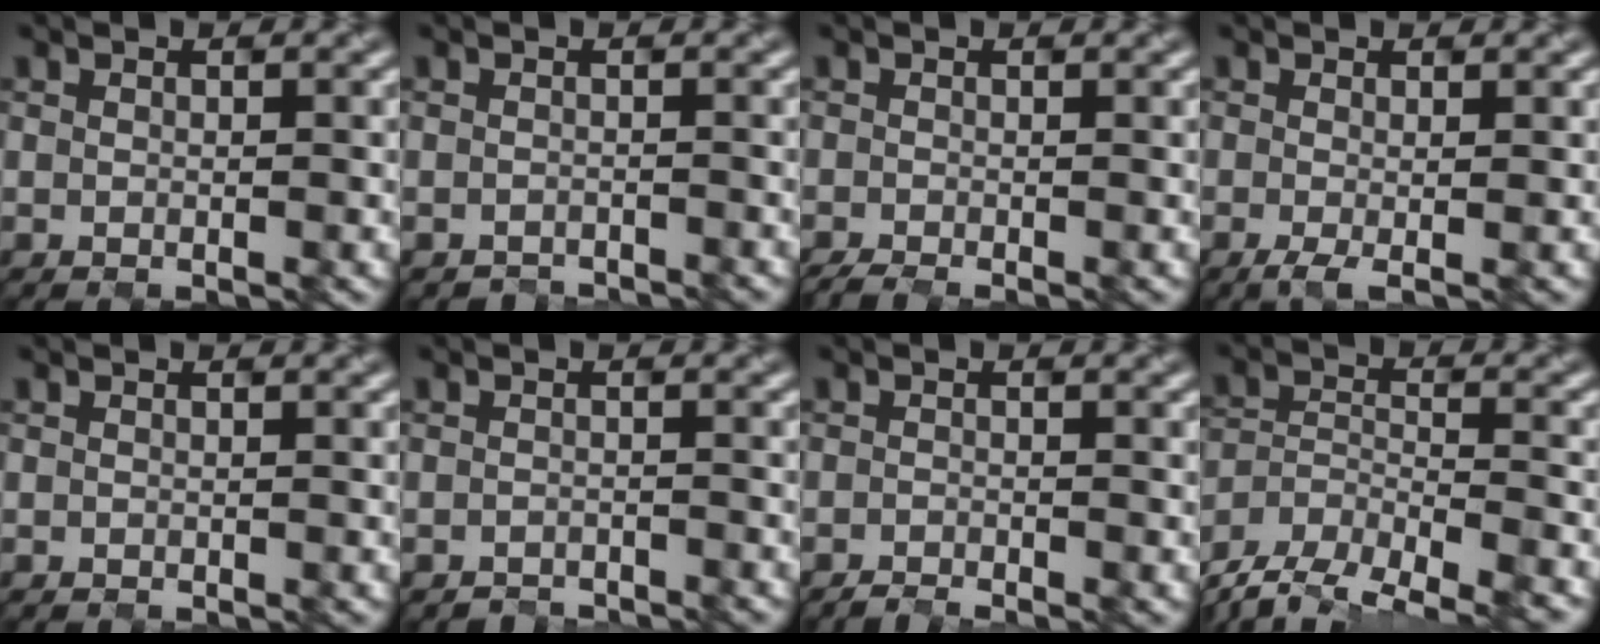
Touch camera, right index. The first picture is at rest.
{"total": 1.6, "force": [-1.4, -0.1, -0.6], "torque": [0.014, -0.009, -0.031]}
{"total": 1.2, "force": [-0.7, 0.4, 0.9], "torque": [-0.008, -0.005, -0.018]}
{"total": 1.3, "force": [-0.4, 0.3, 1.2], "torque": [-0.017, -0.003, -0.006]}
{"total": 0.0}
{"total": 1.8, "force": [-1.6, -0.2, -0.7], "torque": [0.017, -0.009, -0.032]}
{"total": 1.0, "force": [-0.8, 0.3, 0.5], "torque": [0.006, -0.006, -0.022]}
{"total": 11.1, "force": [-10.0, 3.8, 2.9], "torque": [-0.053, -0.004, -0.145]}